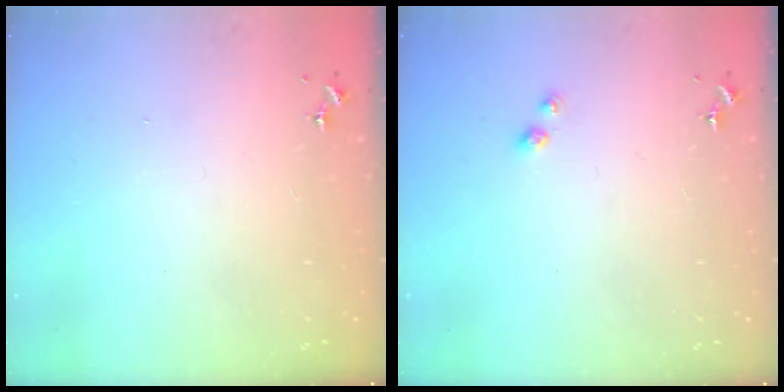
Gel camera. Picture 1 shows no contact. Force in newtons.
{"total": 3.1, "press": 3.0, "slide": 0.6}